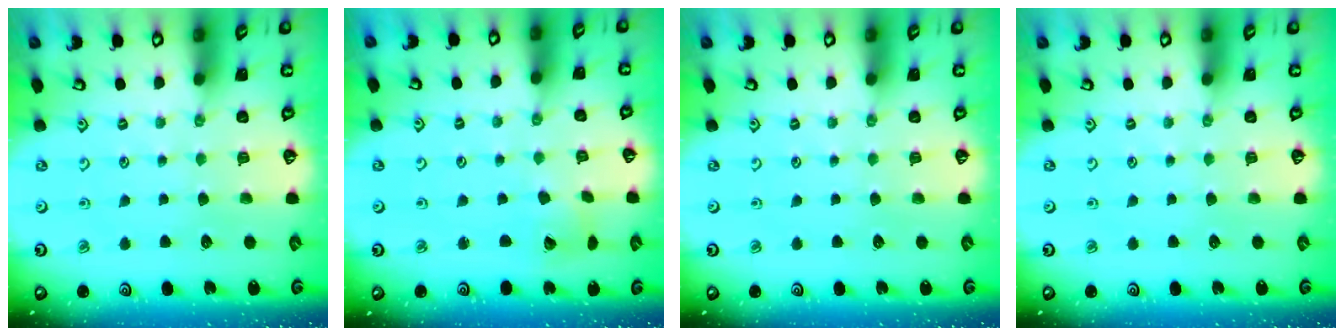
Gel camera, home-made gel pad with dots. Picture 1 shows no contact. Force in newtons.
{"total": 4.0, "press": 4.0, "slide": 0.5}
{"total": 0.0}
{"total": 0.0}